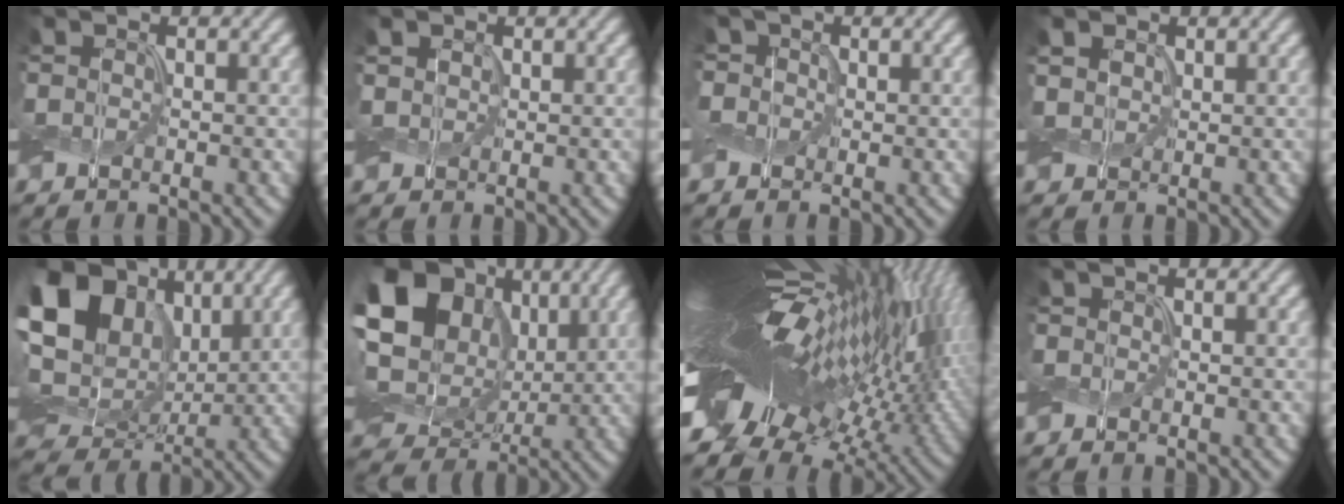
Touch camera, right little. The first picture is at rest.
{"total": 1.0, "force": [0.4, 0.9, 0.4], "torque": [-0.014, 0.001, 0.006]}
{"total": 2.2, "force": [0.8, 1.9, 0.8], "torque": [-0.027, 0.008, 0.009]}
{"total": 1.9, "force": [0.7, 1.5, 0.9], "torque": [-0.029, -0.003, 0.012]}
{"total": 16.8, "force": [5.8, 11.9, 10.3], "torque": [-0.236, 0.046, 0.093]}
{"total": 20.1, "force": [6.4, 15.0, 11.7], "torque": [-0.265, 0.052, 0.092]}
{"total": 19.9, "force": [1.2, 8.3, 18.0], "torque": [-0.308, -0.009, -0.005]}
{"total": 0.0}